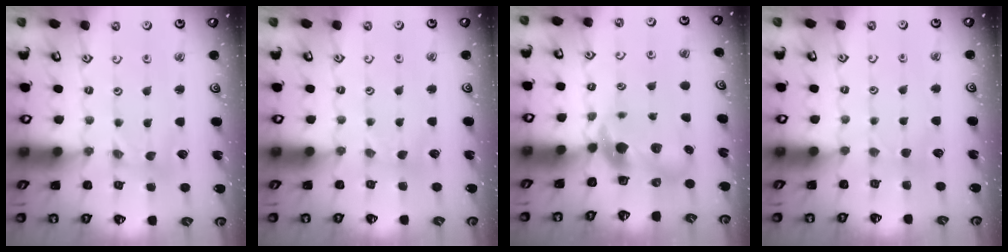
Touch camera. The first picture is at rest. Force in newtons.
{"total": 1.1, "press": 1.1, "slide": 0.3}
{"total": 7.3, "press": 7.1, "slide": 1.3}
{"total": 2.8, "press": 2.7, "slide": 0.4}